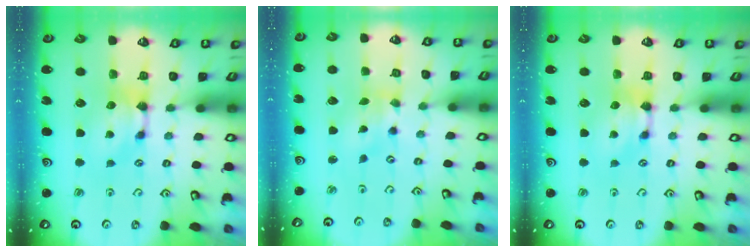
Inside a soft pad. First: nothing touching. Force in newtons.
{"total": 1.5, "press": 1.1, "slide": 1.0}
{"total": 0.0}